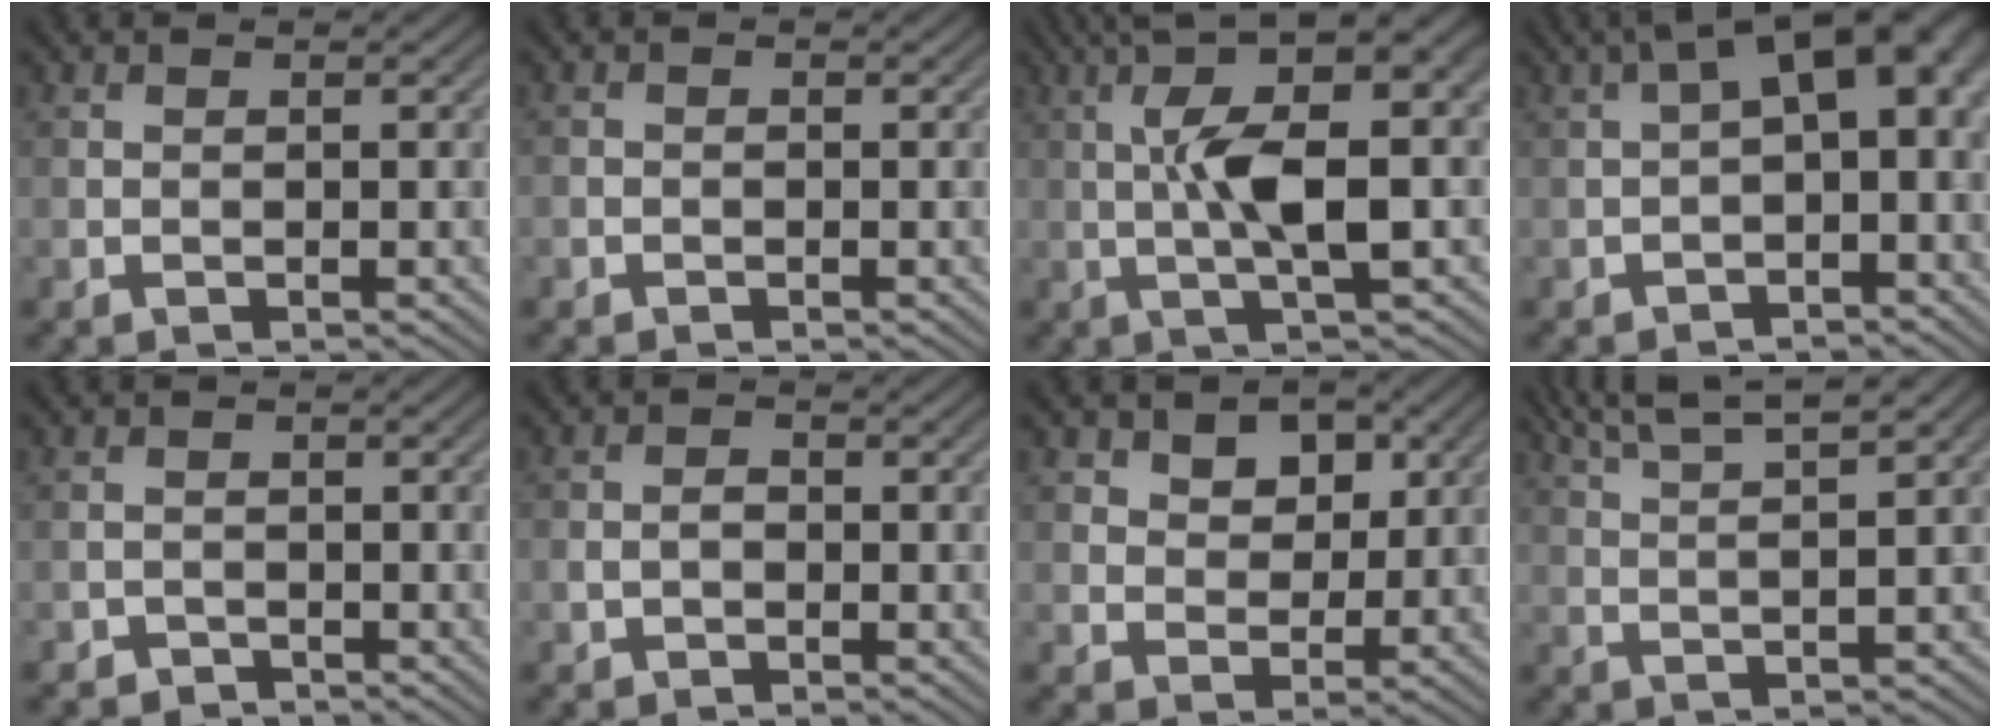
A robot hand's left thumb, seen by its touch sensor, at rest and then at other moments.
{"total": 0.7, "force": [-0.5, 0.5, 0.0], "torque": [0.001, -0.002, -0.011]}
{"total": 10.9, "force": [1.6, 2.6, 10.4], "torque": [-0.181, 0.018, 0.024]}
{"total": 9.0, "force": [0.1, 4.0, 8.0], "torque": [-0.111, 0.022, -0.008]}
{"total": 1.8, "force": [-1.5, 1.1, -0.1], "torque": [0.011, 0.003, -0.034]}
{"total": 1.8, "force": [-0.8, 1.2, 1.0], "torque": [-0.019, 0.003, -0.019]}
{"total": 6.6, "force": [3.0, 5.0, 3.1], "torque": [-0.075, -0.007, 0.058]}
{"total": 8.1, "force": [5.6, 1.3, 5.7], "torque": [-0.095, 0.022, 0.079]}